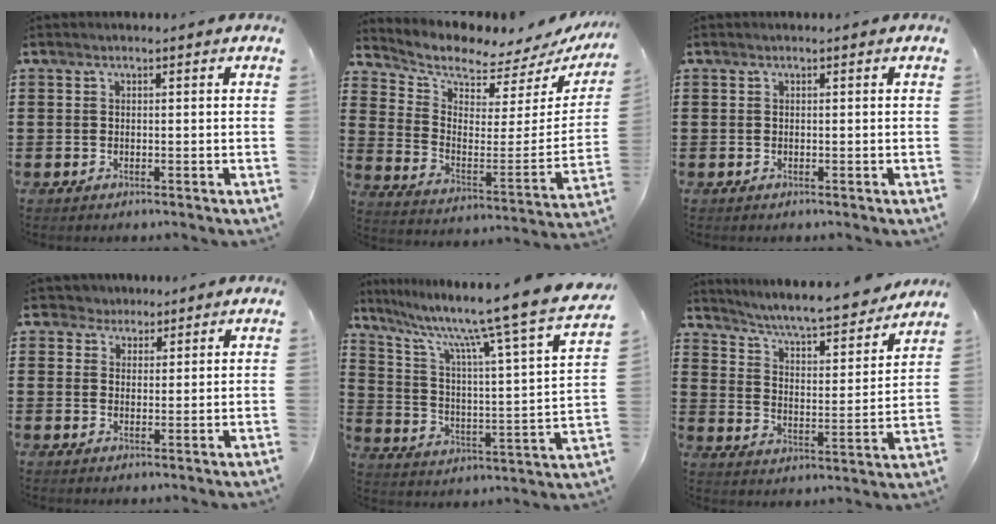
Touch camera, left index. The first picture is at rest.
{"total": 5.2, "force": [5.0, 1.0, 1.1], "torque": [-0.048, -0.058, 0.082]}
{"total": 0.0}
{"total": 3.1, "force": [2.2, 2.1, 0.0], "torque": [-0.017, 0.012, 0.040]}
{"total": 10.7, "force": [8.7, -0.2, 6.3], "torque": [-0.132, -0.081, 0.128]}
{"total": 6.2, "force": [5.8, -0.3, 2.2], "torque": [-0.068, -0.046, 0.092]}